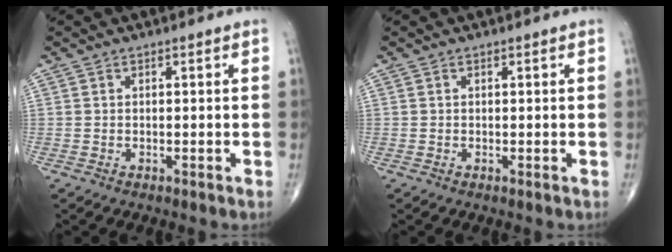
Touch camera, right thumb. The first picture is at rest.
{"total": 0.0}